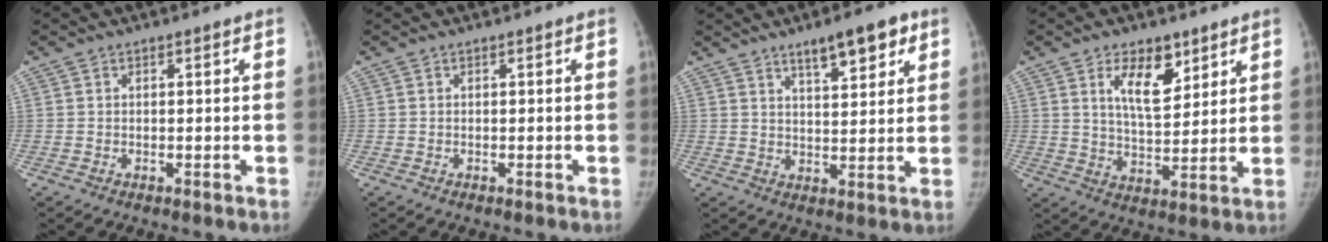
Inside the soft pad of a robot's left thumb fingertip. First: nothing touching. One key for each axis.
{"total": 0.0}
{"total": 8.7, "fx": 5.4, "fy": 2.7, "fz": 6.3, "tx": -0.075, "ty": -0.027, "tz": 0.084}
{"total": 10.0, "fx": 5.2, "fy": 5.0, "fz": 6.9, "tx": -0.086, "ty": -0.037, "tz": 0.094}